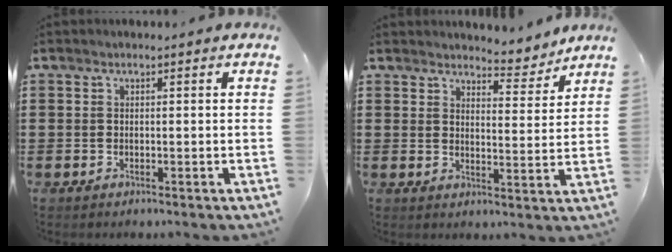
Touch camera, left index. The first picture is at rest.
{"total": 4.6, "force": [4.5, 0.6, 1.0], "torque": [-0.022, -0.026, 0.077]}